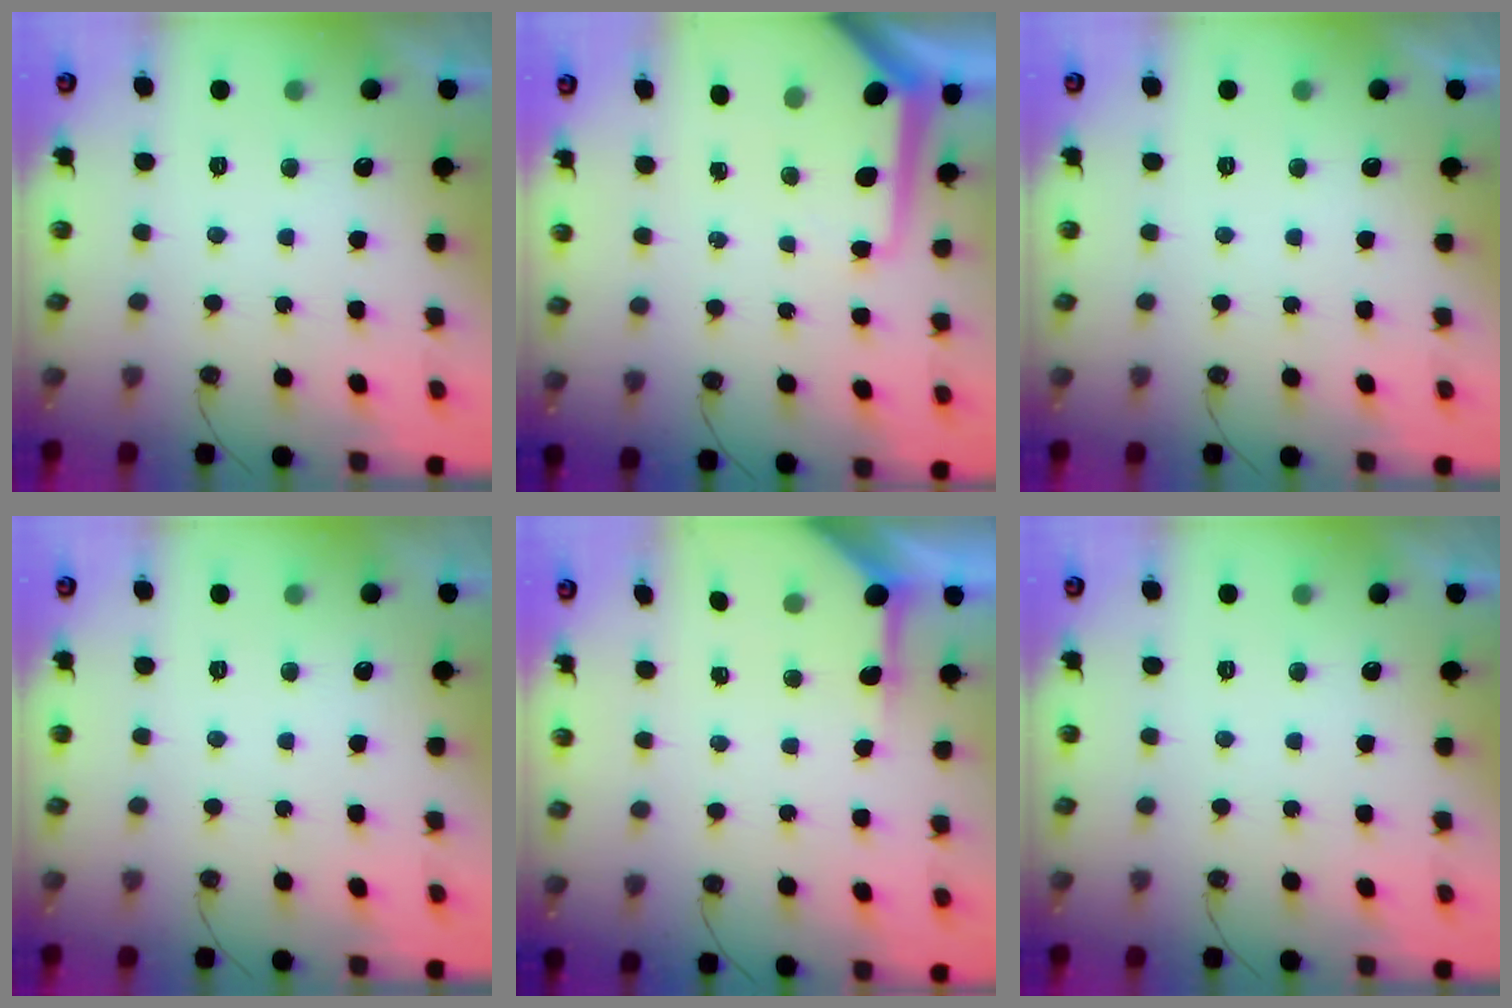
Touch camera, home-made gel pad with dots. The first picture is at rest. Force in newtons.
{"total": 8.2, "press": 8.1, "slide": 0.7}
{"total": 0.0}
{"total": 0.0}
{"total": 4.9, "press": 4.9, "slide": 0.3}
{"total": 0.7, "press": 0.4, "slide": 0.7}